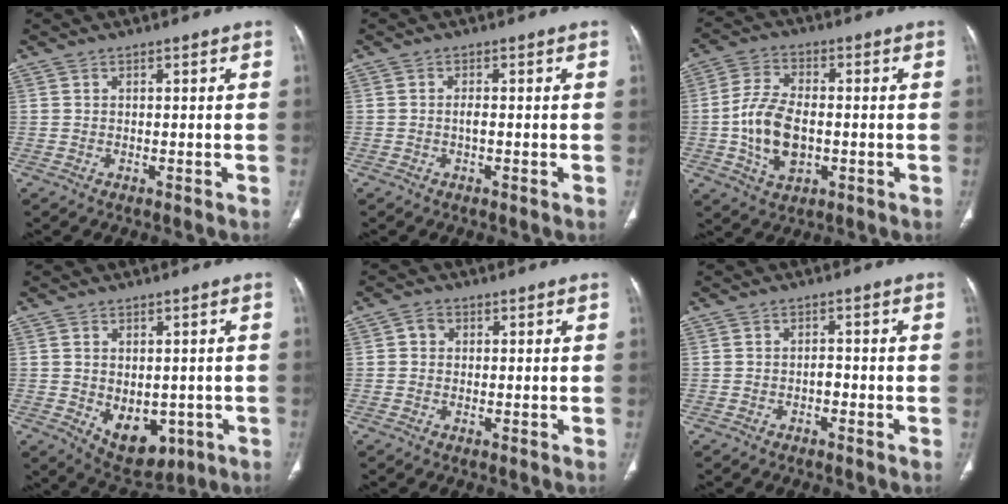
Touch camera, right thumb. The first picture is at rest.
{"total": 1.2, "force": [-0.3, 0.4, 1.1], "torque": [-0.017, 0.002, -0.007]}
{"total": 11.1, "force": [-1.5, 6.6, 8.9], "torque": [-0.163, 0.008, -0.027]}
{"total": 9.2, "force": [-2.0, 6.1, 6.6], "torque": [-0.069, -0.006, -0.007]}
{"total": 2.0, "force": [0.4, 1.8, 0.9], "torque": [-0.005, 0.004, 0.003]}
{"total": 1.5, "force": [-0.7, 0.9, 0.9], "torque": [-0.007, 0.008, -0.015]}